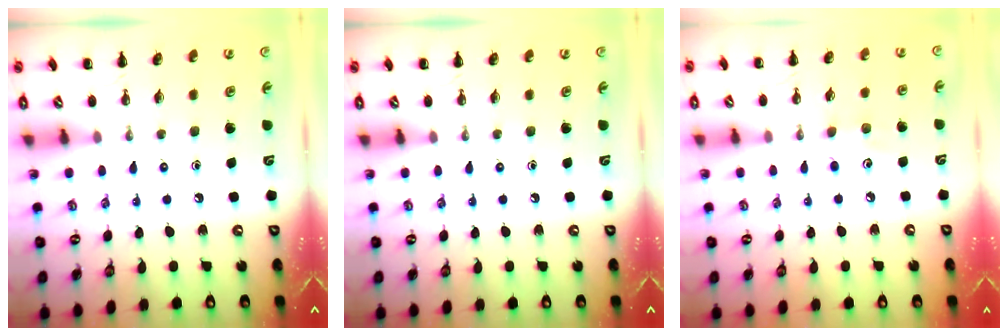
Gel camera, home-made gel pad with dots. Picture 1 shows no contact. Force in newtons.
{"total": 0.0}
{"total": 6.8, "press": 6.6, "slide": 1.7}